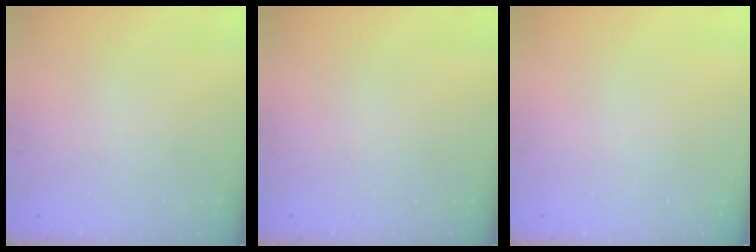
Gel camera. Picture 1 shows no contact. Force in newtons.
{"total": 0.0}
{"total": 0.0}